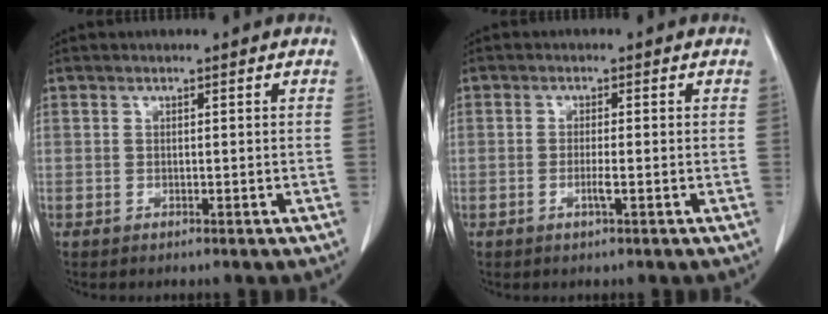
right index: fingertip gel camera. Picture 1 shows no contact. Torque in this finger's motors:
{"motor_torque": [0.00, -0.03, -0.03, -0.01]}